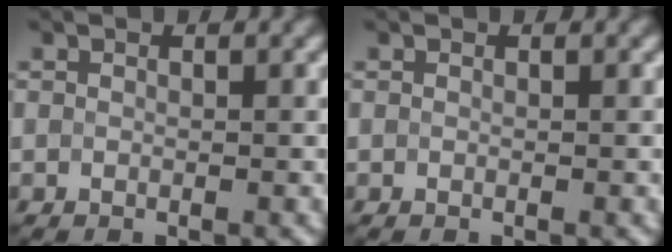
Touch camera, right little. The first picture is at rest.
{"total": 0.0}